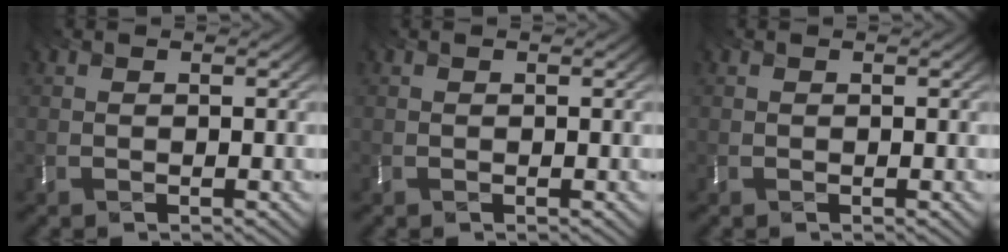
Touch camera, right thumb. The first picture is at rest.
{"total": 0.0}
{"total": 0.0}